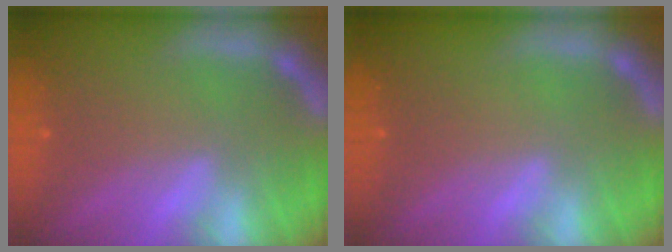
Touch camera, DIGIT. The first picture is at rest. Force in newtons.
{"total": 0.0}